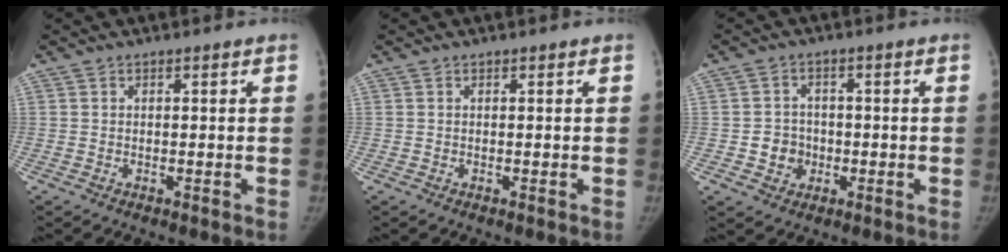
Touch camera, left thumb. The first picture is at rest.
{"total": 0.0}
{"total": 4.8, "force": [-1.0, 4.4, 1.6], "torque": [-0.002, 0.009, -0.016]}